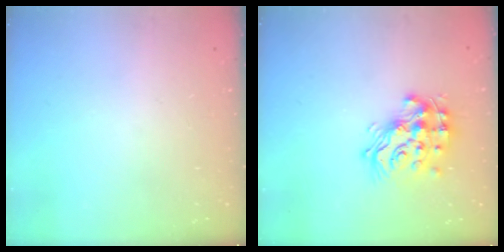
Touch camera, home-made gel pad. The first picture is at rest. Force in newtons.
{"total": 17.9, "press": 17.8, "slide": 1.3}